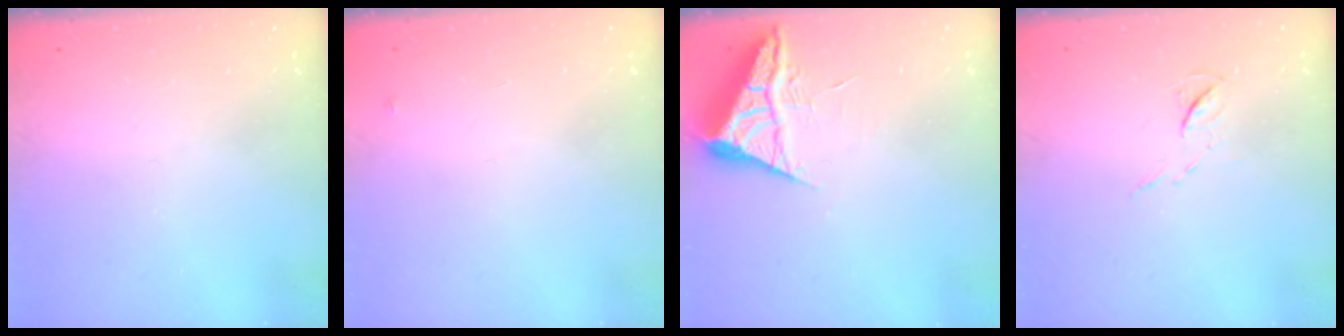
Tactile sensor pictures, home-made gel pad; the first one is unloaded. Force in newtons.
{"total": 2.6, "press": 2.6, "slide": 0.2}
{"total": 6.3, "press": 6.3, "slide": 0.9}
{"total": 5.2, "press": 5.1, "slide": 0.8}